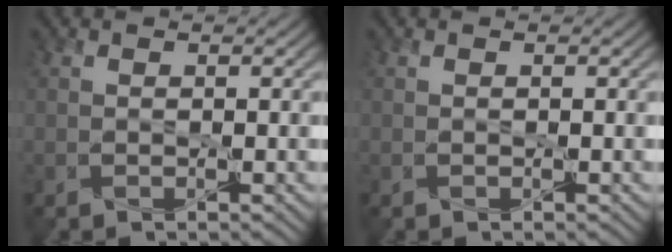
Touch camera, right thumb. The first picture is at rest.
{"total": 0.0}